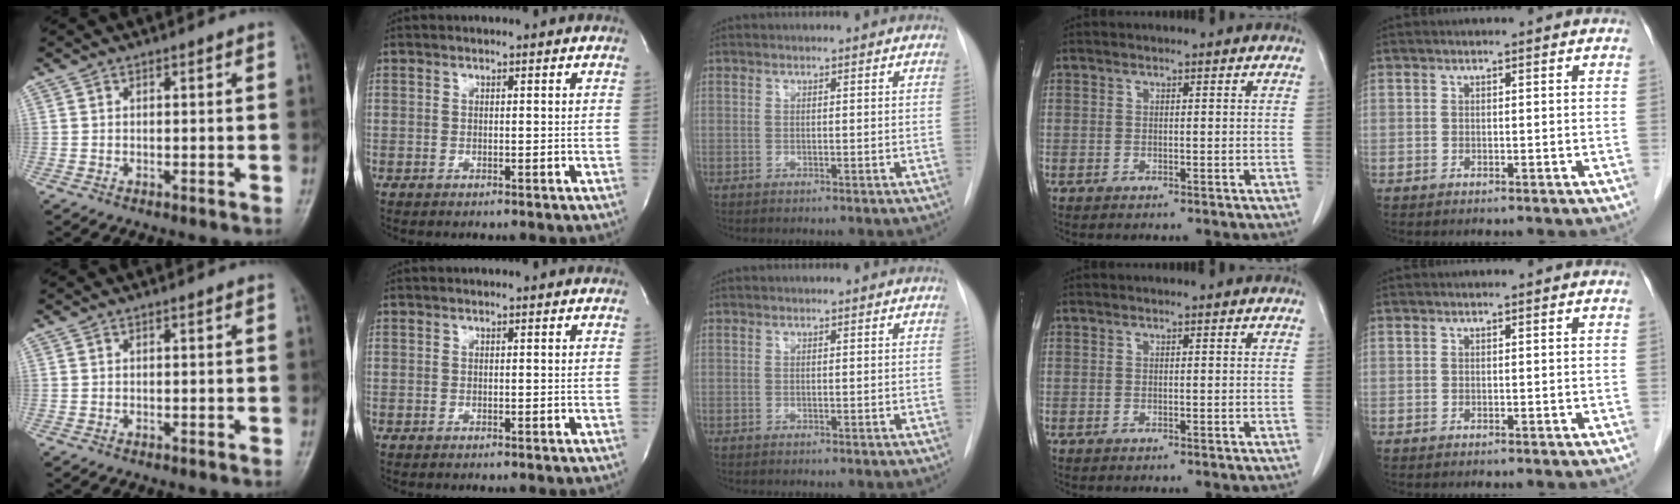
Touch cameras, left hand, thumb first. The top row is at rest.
{}